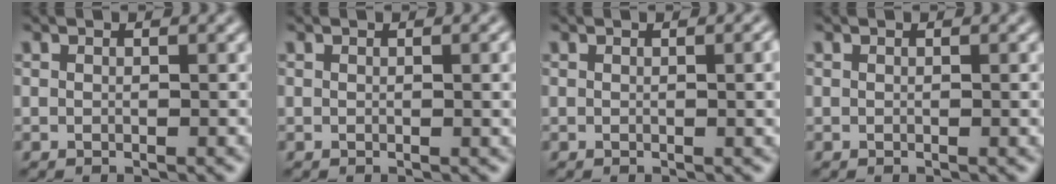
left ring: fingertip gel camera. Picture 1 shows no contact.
{"total": 1.5, "force": [0.2, 0.4, 1.4], "torque": [-0.017, 0.002, 0.000]}
{"total": 2.1, "force": [0.2, 0.6, 2.0], "torque": [-0.020, 0.003, -0.001]}
{"total": 0.6, "force": [0.0, 0.1, 0.6], "torque": [-0.006, 0.000, 0.000]}